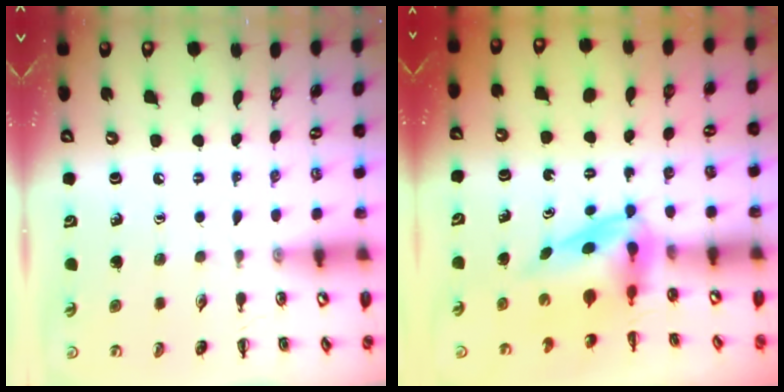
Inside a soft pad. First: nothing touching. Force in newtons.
{"total": 4.0, "press": 3.9, "slide": 0.7}